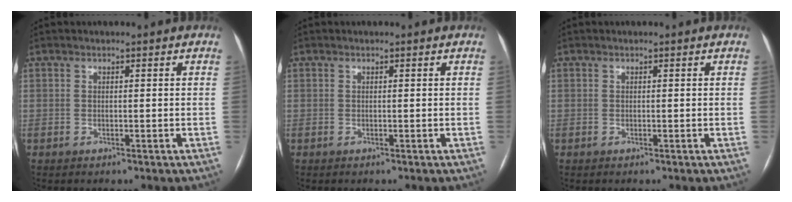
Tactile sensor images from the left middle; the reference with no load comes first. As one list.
[{"total": 0.0}, {"total": 0.0}]